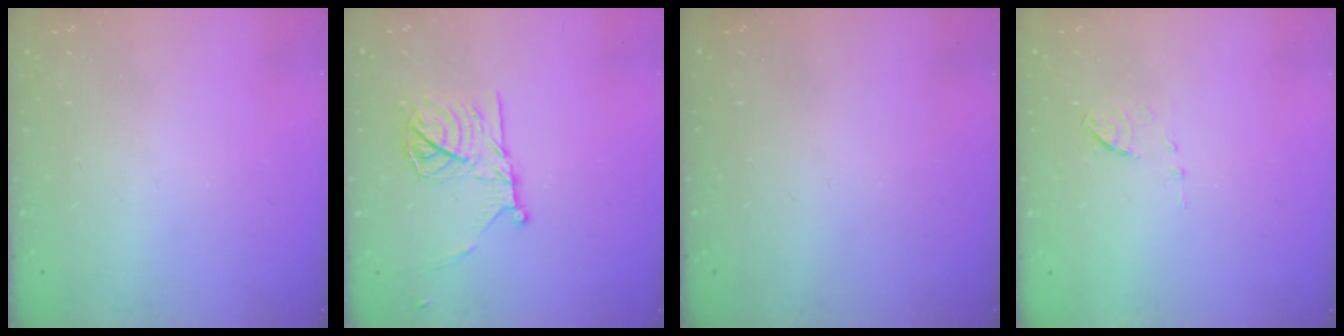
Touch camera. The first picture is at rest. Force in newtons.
{"total": 14.9, "press": 14.9, "slide": 0.4}
{"total": 0.0}
{"total": 5.3, "press": 5.3, "slide": 0.6}